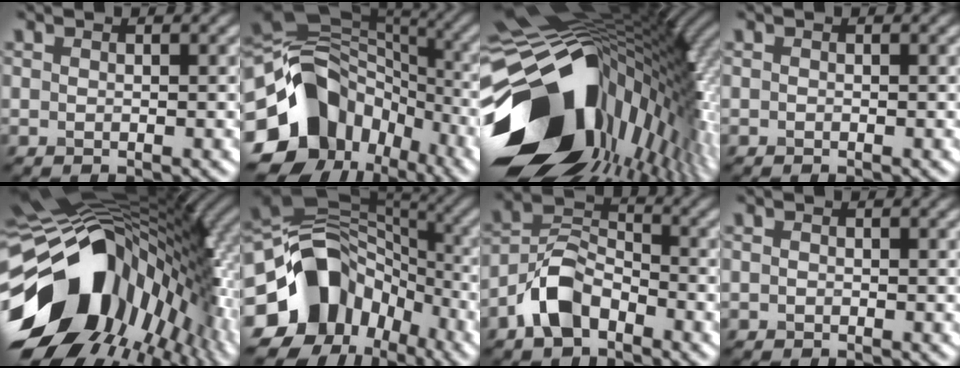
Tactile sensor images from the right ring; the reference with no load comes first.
{"total": 14.2, "force": [-4.4, 11.1, 7.6], "torque": [-0.144, -0.003, -0.085]}
{"total": 19.3, "force": [-2.8, 11.5, 15.2], "torque": [-0.242, -0.037, -0.036]}
{"total": 0.0}
{"total": 16.6, "force": [-4.0, 10.1, 12.6], "torque": [-0.196, -0.009, -0.073]}
{"total": 14.0, "force": [-4.6, 10.9, 7.4], "torque": [-0.134, 0.007, -0.089]}
{"total": 5.2, "force": [-3.1, 3.0, 2.9], "torque": [-0.054, 0.011, -0.069]}
{"total": 0.0}